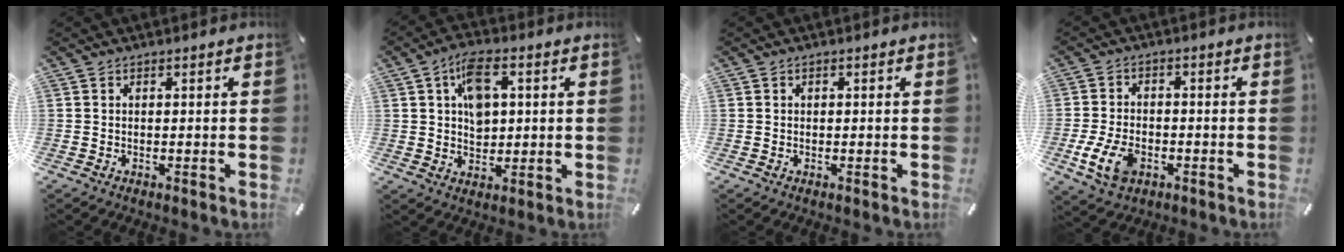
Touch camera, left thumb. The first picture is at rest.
{"total": 8.7, "force": [2.2, 6.1, 5.8], "torque": [-0.089, 0.005, 0.038]}
{"total": 0.5, "force": [0.1, 0.5, 0.2], "torque": [-0.004, 0.003, 0.000]}
{"total": 9.0, "force": [-3.2, 5.9, 5.9], "torque": [-0.127, 0.002, -0.060]}